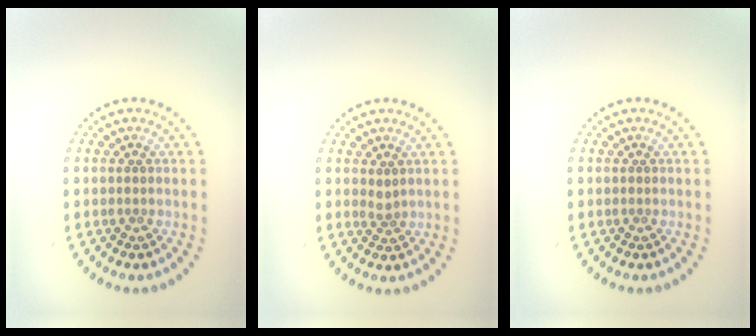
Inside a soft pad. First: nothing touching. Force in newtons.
{"total": 0.9, "press": 0.6, "slide": 0.8}
{"total": 0.0}